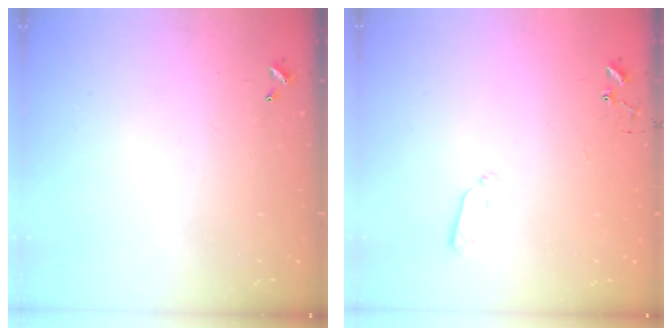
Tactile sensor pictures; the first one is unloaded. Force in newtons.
{"total": 5.6, "press": 5.6, "slide": 0.8}